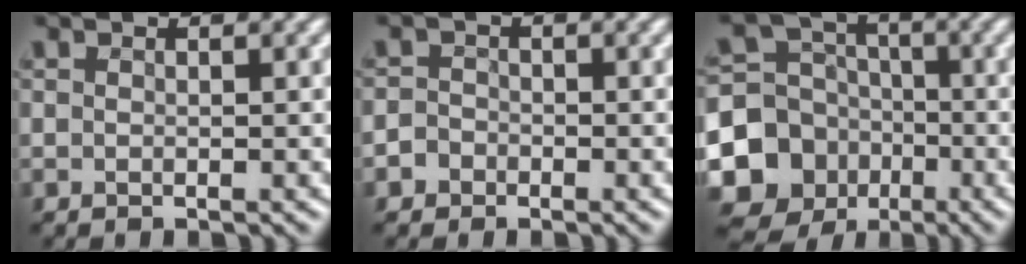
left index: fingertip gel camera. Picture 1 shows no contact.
{"total": 1.6, "force": [-0.9, 1.3, 0.3], "torque": [0.010, 0.002, -0.022]}
{"total": 12.7, "force": [-4.7, 11.3, 3.4], "torque": [-0.075, -0.041, -0.104]}